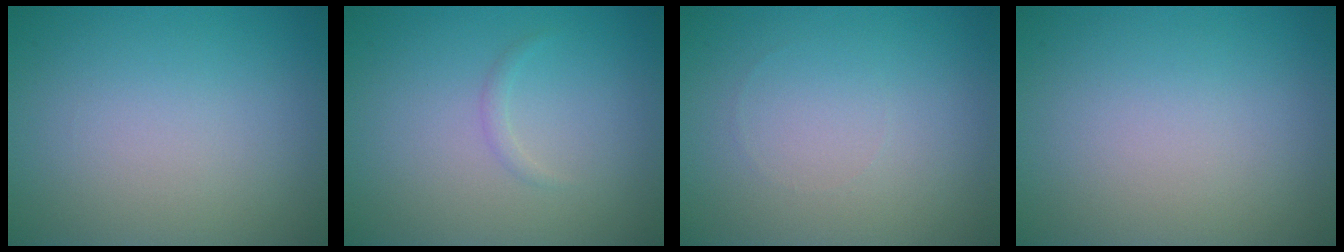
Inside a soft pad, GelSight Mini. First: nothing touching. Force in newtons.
{"total": 0.7, "press": 0.7, "slide": 0.1}
{"total": 0.0}
{"total": 0.0}